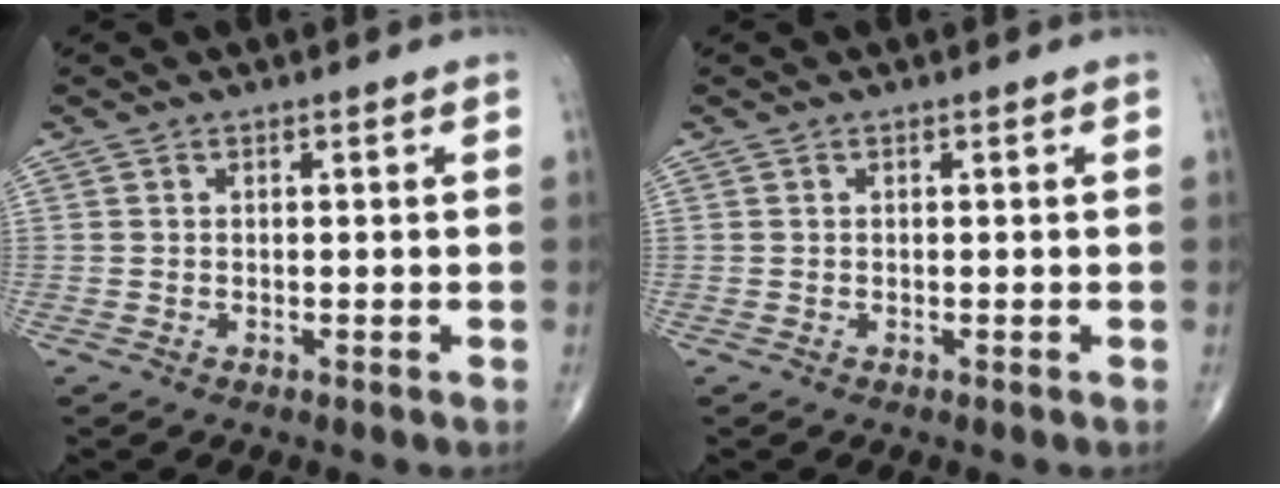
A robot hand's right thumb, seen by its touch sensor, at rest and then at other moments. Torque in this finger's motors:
{"motor_torque": [-0.07, 0.15, -0.07, -0.06, 0.02]}